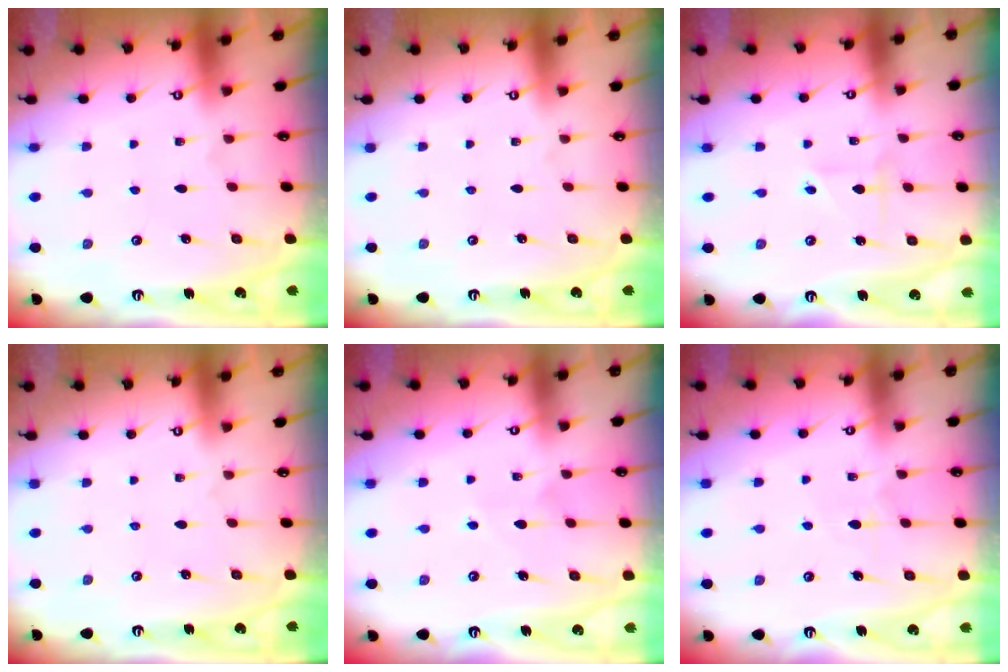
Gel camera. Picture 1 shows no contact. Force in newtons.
{"total": 0.0}
{"total": 2.3, "press": 2.3, "slide": 0.4}
{"total": 0.0}
{"total": 5.8, "press": 5.8, "slide": 0.2}
{"total": 4.9, "press": 4.9, "slide": 0.3}